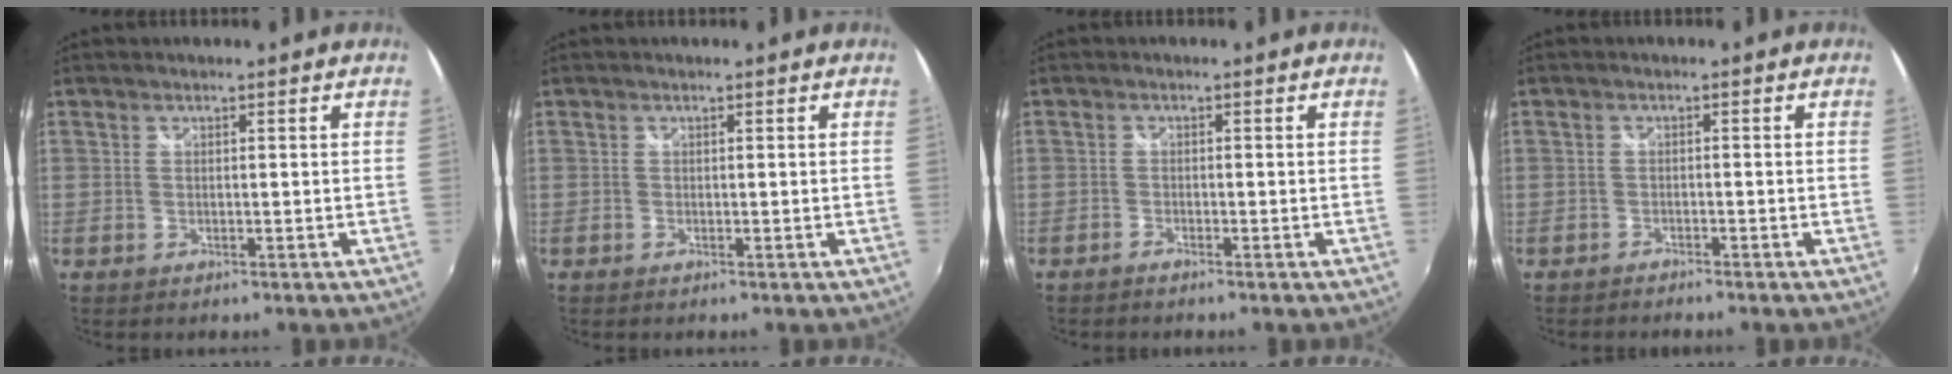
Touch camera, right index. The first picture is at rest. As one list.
[{"total": 0.0}, {"total": 1.1, "force": [-1.0, 0.3, 0.2], "torque": [-0.011, -0.002, -0.023]}, {"total": 1.6, "force": [-1.5, 0.3, 0.2], "torque": [-0.016, -0.004, -0.030]}]